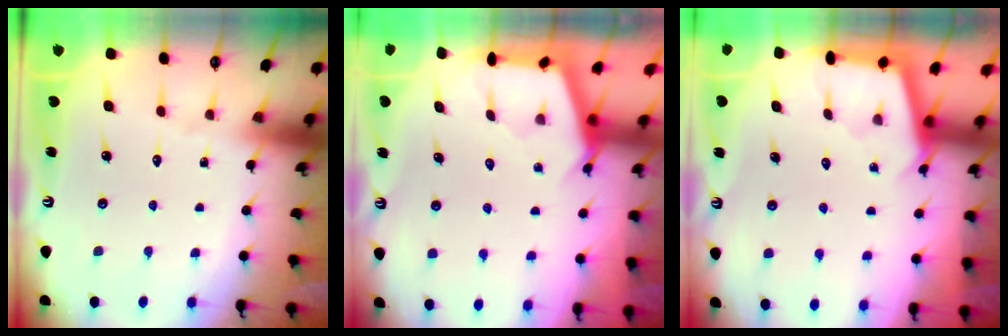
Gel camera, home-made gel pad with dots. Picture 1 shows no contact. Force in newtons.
{"total": 2.8, "press": 2.8, "slide": 0.4}
{"total": 2.5, "press": 2.5, "slide": 0.1}